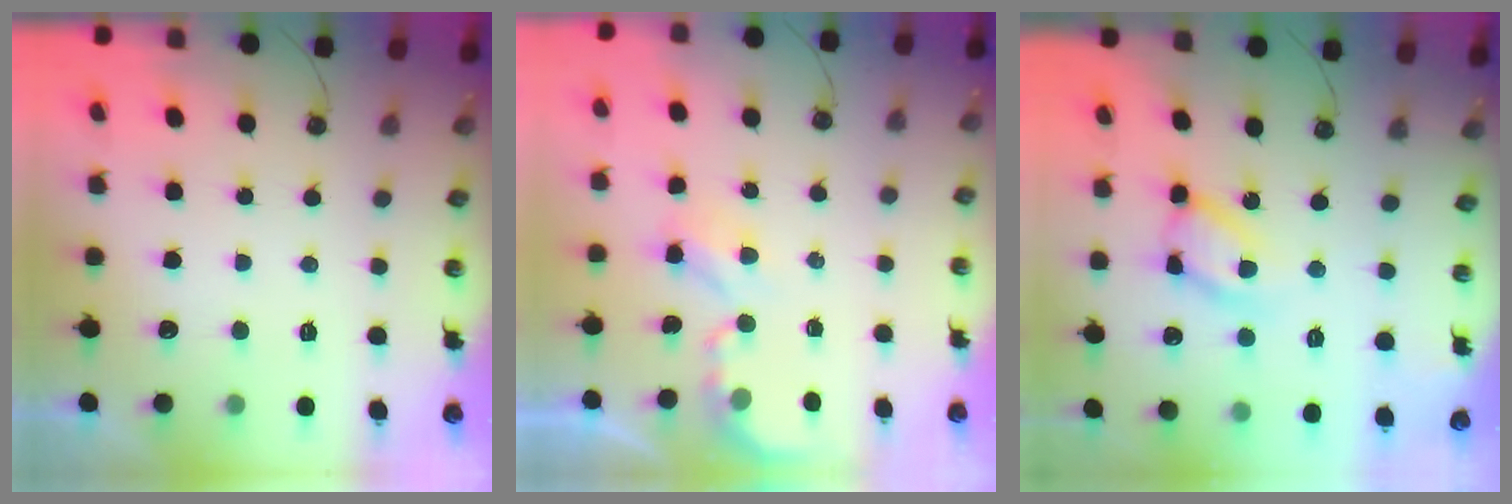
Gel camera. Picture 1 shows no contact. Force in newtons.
{"total": 2.8, "press": 2.8, "slide": 0.4}
{"total": 13.5, "press": 13.5, "slide": 1.1}